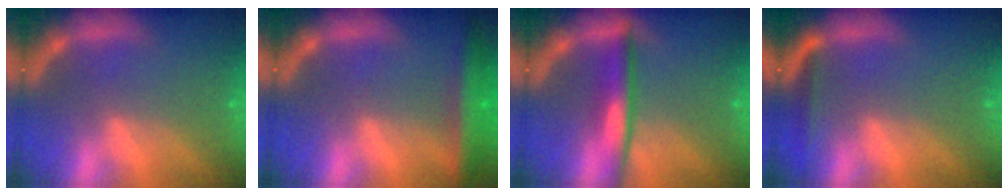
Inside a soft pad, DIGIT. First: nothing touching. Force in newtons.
{"total": 5.5}
{"total": 4.0}
{"total": 1.9}